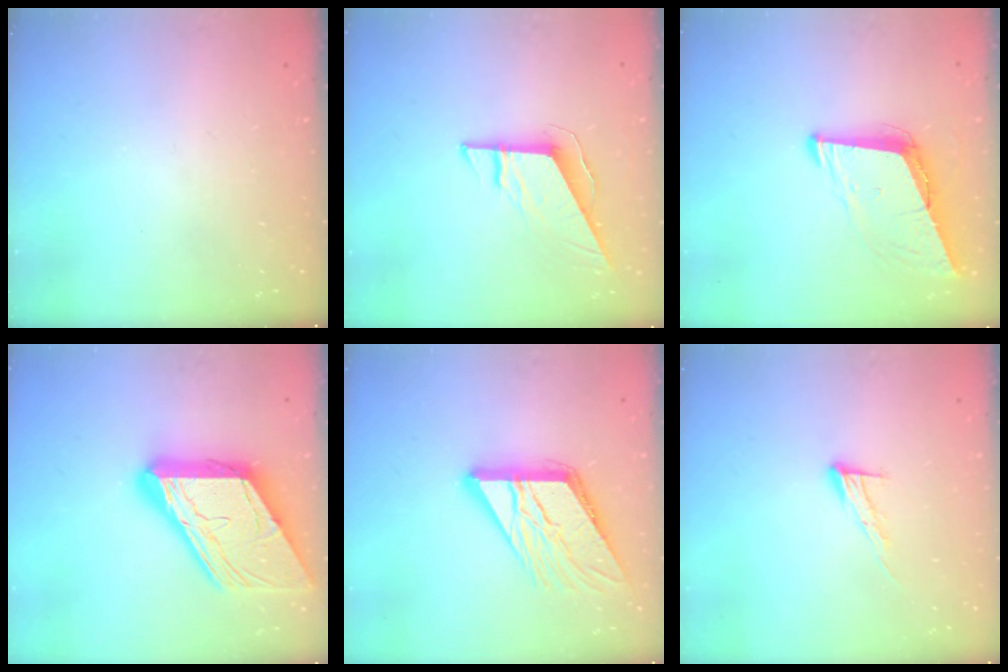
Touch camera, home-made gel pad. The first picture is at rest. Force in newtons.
{"total": 9.2, "press": 9.2, "slide": 0.4}
{"total": 8.9, "press": 8.2, "slide": 3.5}
{"total": 23.0, "press": 22.9, "slide": 2.4}
{"total": 16.2, "press": 16.1, "slide": 1.8}
{"total": 8.8, "press": 8.7, "slide": 0.2}